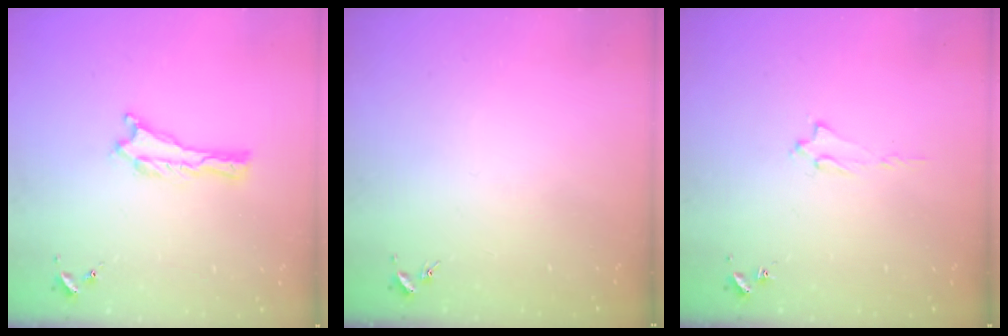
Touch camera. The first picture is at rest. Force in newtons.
{"total": 0.0}
{"total": 1.7, "press": 1.6, "slide": 0.2}